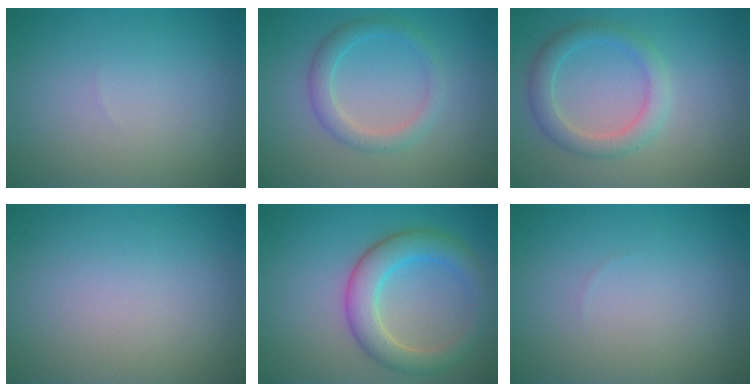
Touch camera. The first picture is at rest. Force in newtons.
{"total": 2.4, "press": 2.4, "slide": 0.1}
{"total": 3.1, "press": 3.1, "slide": 0.2}
{"total": 0.0}
{"total": 4.8, "press": 4.8, "slide": 0.1}
{"total": 0.0}